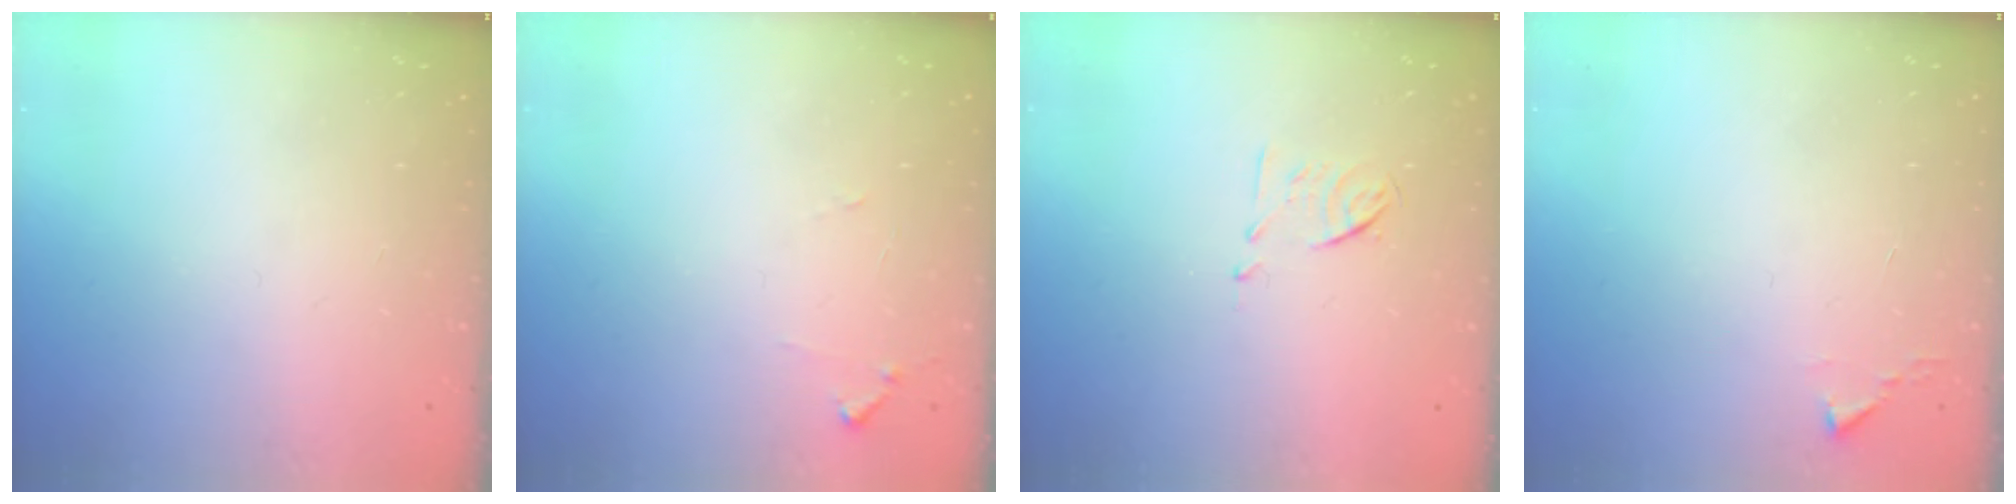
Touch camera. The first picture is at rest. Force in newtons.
{"total": 5.8, "press": 5.7, "slide": 0.4}
{"total": 6.6, "press": 6.5, "slide": 1.1}
{"total": 2.4, "press": 2.4, "slide": 0.3}